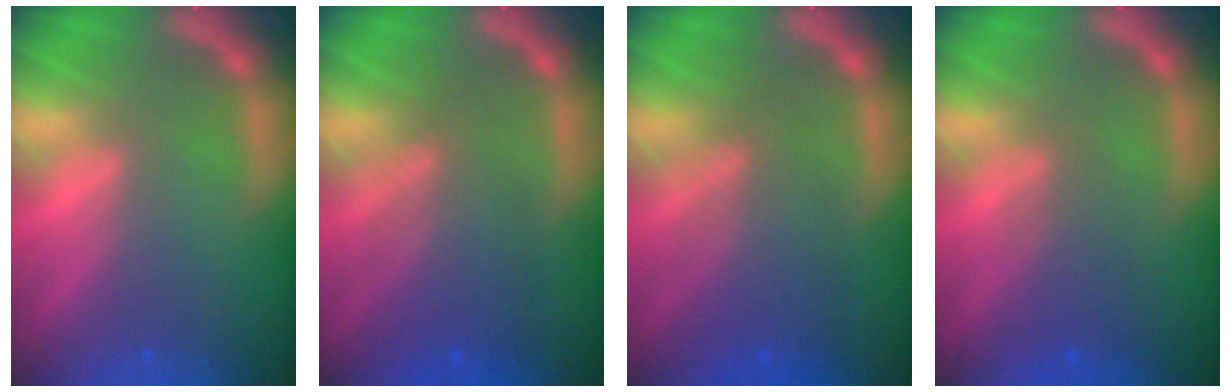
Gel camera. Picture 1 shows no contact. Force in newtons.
{"total": 6.0}
{"total": 6.0}
{"total": 3.1}